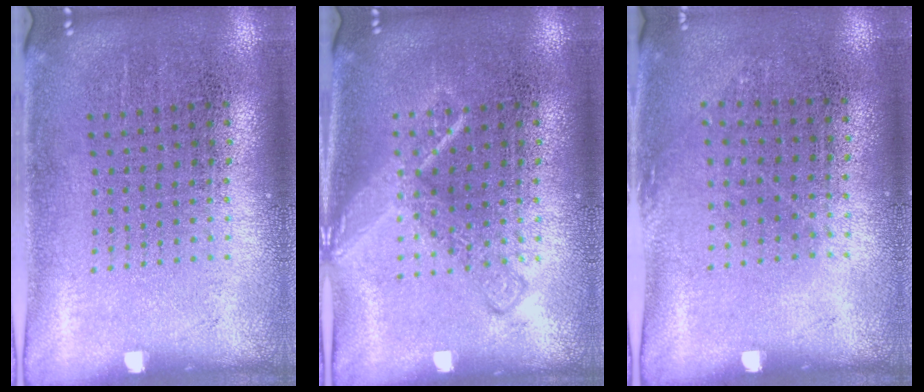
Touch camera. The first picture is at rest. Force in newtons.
{"total": 2.2, "press": 2.2, "slide": 0.4}
{"total": 0.7, "press": 0.5, "slide": 0.4}